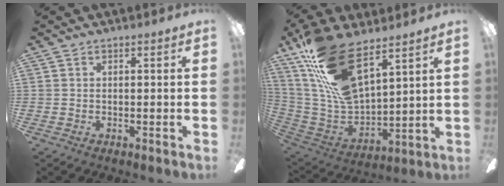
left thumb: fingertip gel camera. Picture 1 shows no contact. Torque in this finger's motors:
{"motor_torque": [0.40, 0.62, 1.78, -0.99, 0.68]}